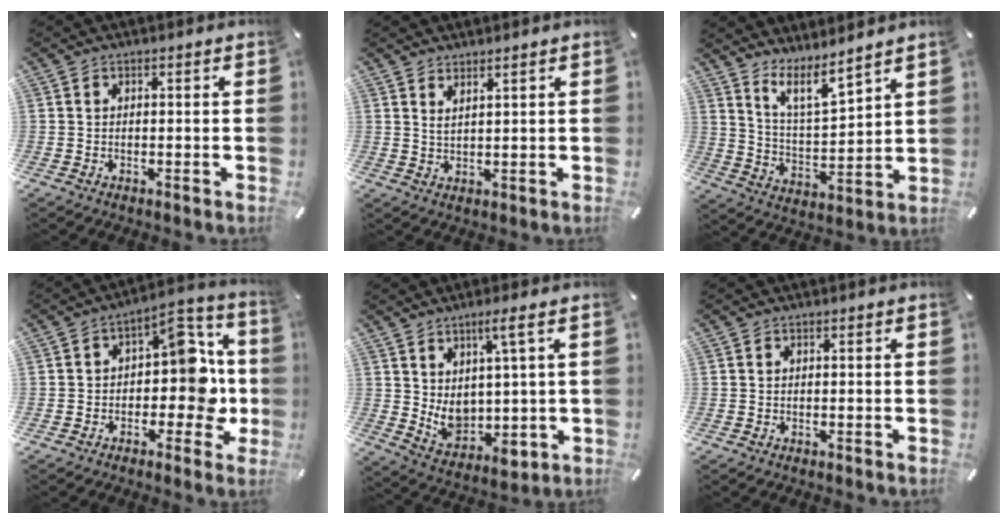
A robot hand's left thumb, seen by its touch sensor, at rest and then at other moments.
{"total": 2.2, "force": [2.0, 0.0, 1.0], "torque": [-0.022, -0.008, 0.036]}
{"total": 8.9, "force": [7.7, 2.2, 4.0], "torque": [-0.081, -0.054, 0.137]}
{"total": 13.6, "force": [-0.9, 8.6, 10.5], "torque": [-0.123, 0.000, -0.013]}
{"total": 7.9, "force": [3.8, 3.7, 5.9], "torque": [-0.112, -0.032, 0.070]}
{"total": 0.0}